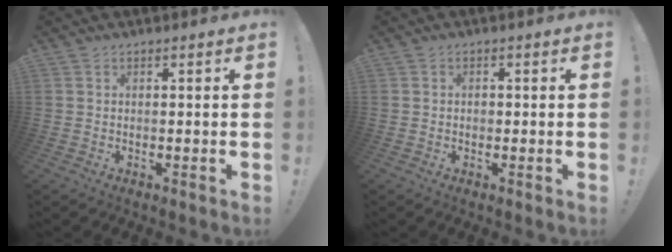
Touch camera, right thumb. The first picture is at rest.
{"total": 1.0, "force": [-0.5, 0.8, 0.5], "torque": [-0.002, -0.001, -0.011]}